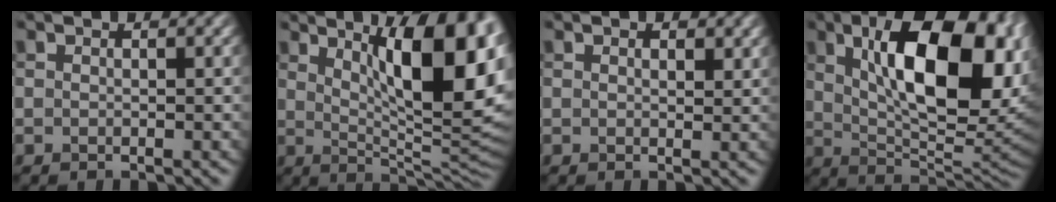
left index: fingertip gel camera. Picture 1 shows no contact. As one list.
[{"total": 13.4, "force": [4.5, 4.3, 11.9], "torque": [-0.124, 0.000, 0.066]}, {"total": 1.4, "force": [0.8, 0.7, 0.9], "torque": [-0.011, -0.001, 0.015]}, {"total": 14.6, "force": [3.7, 6.5, 12.5], "torque": [-0.175, 0.003, 0.055]}]